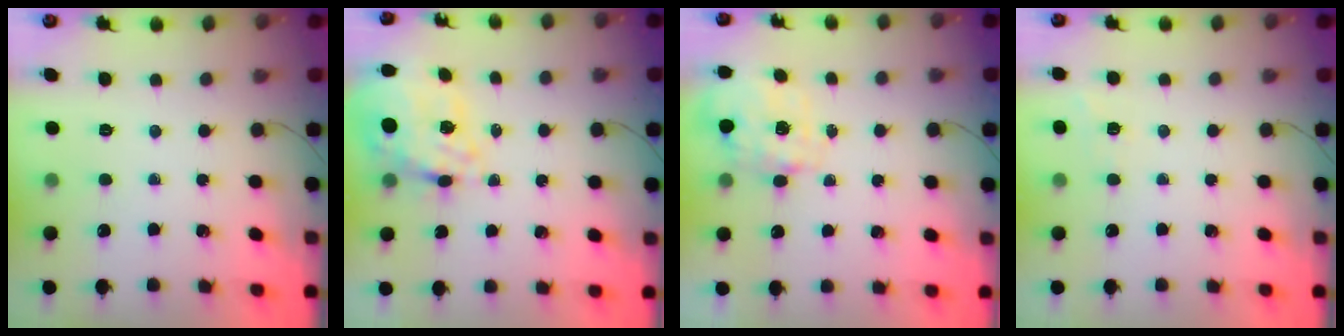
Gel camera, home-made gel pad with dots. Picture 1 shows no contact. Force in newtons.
{"total": 13.3, "press": 12.6, "slide": 4.0}
{"total": 3.9, "press": 3.8, "slide": 0.9}
{"total": 2.8, "press": 2.4, "slide": 1.6}